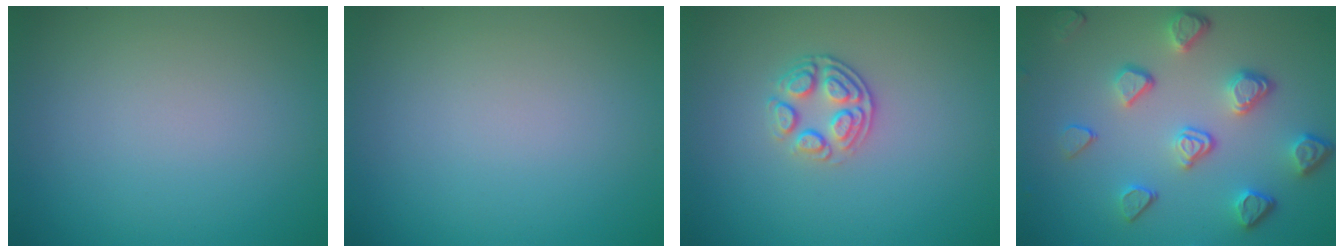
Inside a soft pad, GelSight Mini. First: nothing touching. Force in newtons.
{"total": 0.0}
{"total": 2.7, "press": 2.4, "slide": 1.2}
{"total": 5.0, "press": 3.7, "slide": 3.3}